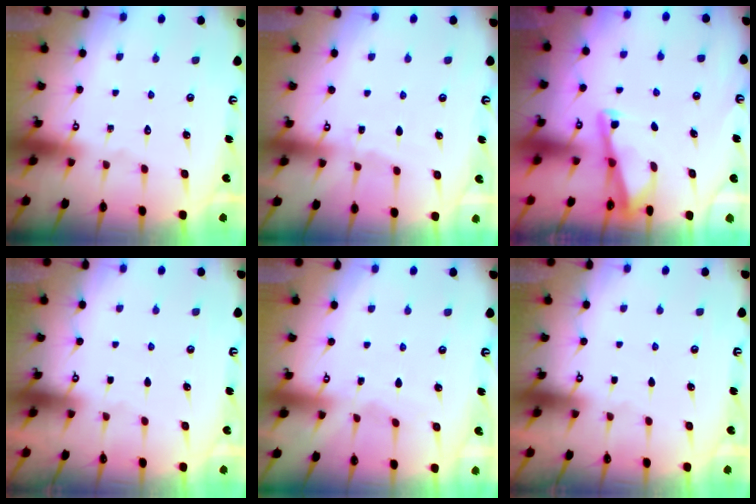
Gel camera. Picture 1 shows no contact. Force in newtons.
{"total": 3.1, "press": 3.1, "slide": 0.4}
{"total": 2.8, "press": 2.8, "slide": 0.3}
{"total": 0.9, "press": 0.9, "slide": 0.1}
{"total": 3.0, "press": 3.0, "slide": 0.4}
{"total": 0.9, "press": 0.9, "slide": 0.1}